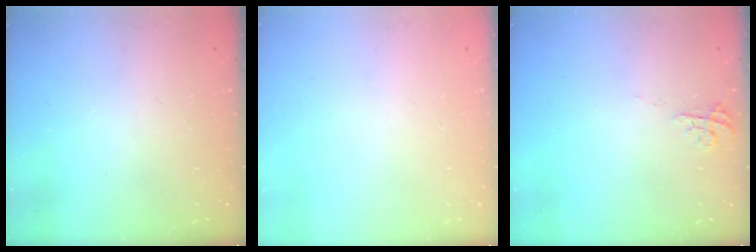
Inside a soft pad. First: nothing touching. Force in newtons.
{"total": 0.0}
{"total": 5.3, "press": 5.3, "slide": 0.5}